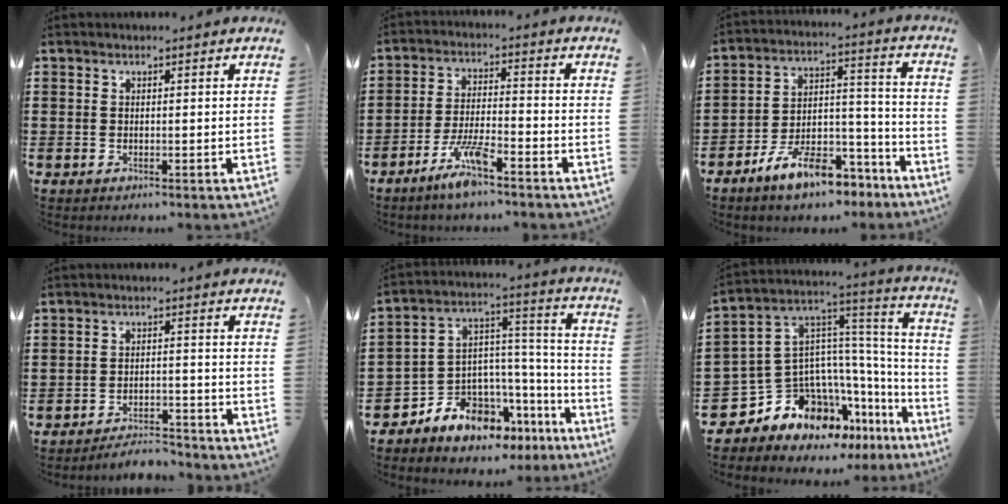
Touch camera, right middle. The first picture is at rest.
{"total": 6.9, "force": [-4.8, 1.1, 4.8], "torque": [-0.105, -0.005, -0.089]}
{"total": 10.7, "force": [-8.8, 3.1, 5.3], "torque": [-0.090, 0.037, -0.166]}
{"total": 3.8, "force": [-3.7, 0.3, 0.6], "torque": [-0.014, 0.005, -0.078]}
{"total": 6.9, "force": [-5.9, 3.4, -0.6], "torque": [-0.011, -0.007, -0.116]}
{"total": 10.9, "force": [-8.0, 6.4, 3.7], "torque": [-0.118, -0.016, -0.154]}